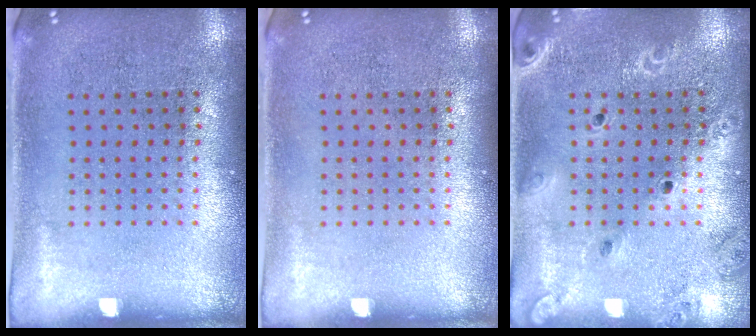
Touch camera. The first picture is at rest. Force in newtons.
{"total": 0.0}
{"total": 1.9, "press": 1.8, "slide": 0.7}